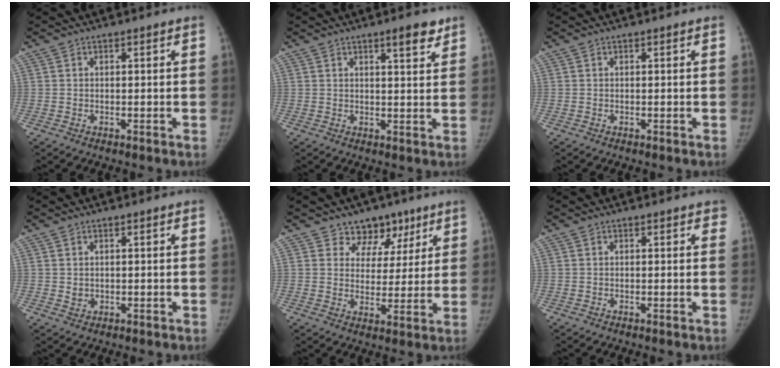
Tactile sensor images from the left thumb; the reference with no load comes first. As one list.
[{"total": 4.5, "force": [3.1, 1.1, 3.2], "torque": [-0.036, -0.019, 0.042]}, {"total": 0.0}, {"total": 1.2, "force": [0.1, 1.0, 0.6], "torque": [-0.005, -0.002, 0.007]}, {"total": 8.2, "force": [5.4, 6.0, 1.5], "torque": [0.029, -0.026, 0.083]}, {"total": 1.1, "force": [0.8, 0.6, 0.5], "torque": [0.007, 0.000, 0.002]}]